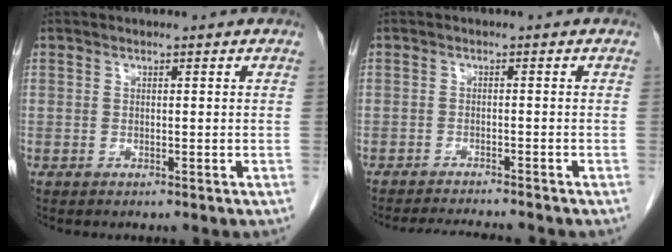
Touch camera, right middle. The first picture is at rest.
{"total": 6.0, "force": [-5.7, 0.0, 1.9], "torque": [-0.024, -0.012, -0.087]}